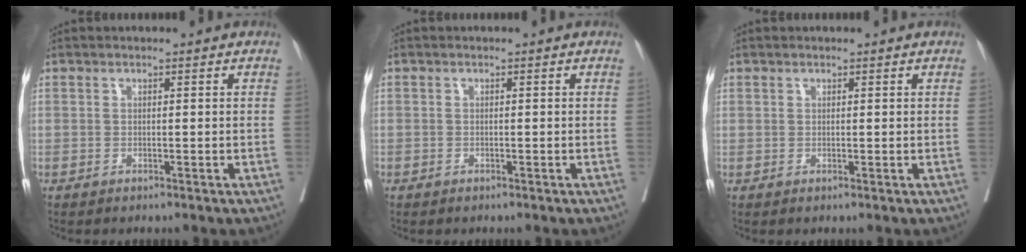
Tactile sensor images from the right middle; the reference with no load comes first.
{"total": 0.7, "force": [-0.3, 0.7, -0.1], "torque": [0.000, 0.007, -0.010]}
{"total": 0.7, "force": [0.5, 0.6, 0.0], "torque": [0.005, -0.001, 0.006]}